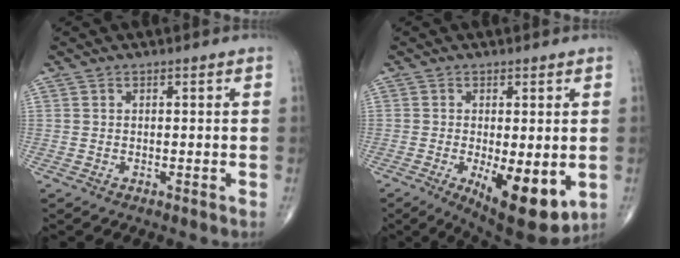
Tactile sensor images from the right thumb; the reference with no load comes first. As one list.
[{"total": 12.4, "force": [-3.0, 4.6, 11.1], "torque": [-0.154, -0.026, -0.031]}]